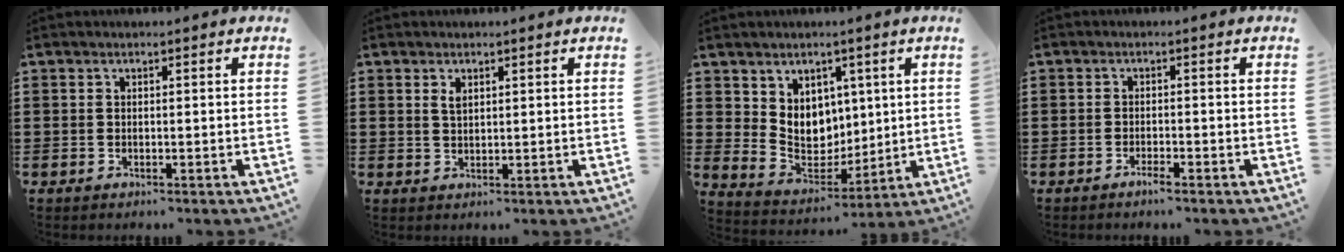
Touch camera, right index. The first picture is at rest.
{"total": 1.5, "force": [0.8, 0.8, 1.0], "torque": [-0.023, 0.004, 0.014]}
{"total": 6.9, "force": [3.3, 5.8, 1.5], "torque": [-0.039, -0.020, 0.063]}
{"total": 1.5, "force": [-1.2, 0.1, 0.9], "torque": [-0.017, -0.005, -0.021]}